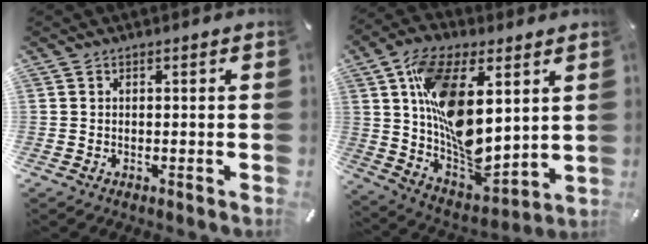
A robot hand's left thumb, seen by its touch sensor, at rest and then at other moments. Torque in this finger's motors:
{"motor_torque": [2.45, 2.56, 2.53, -0.24, 0.94]}